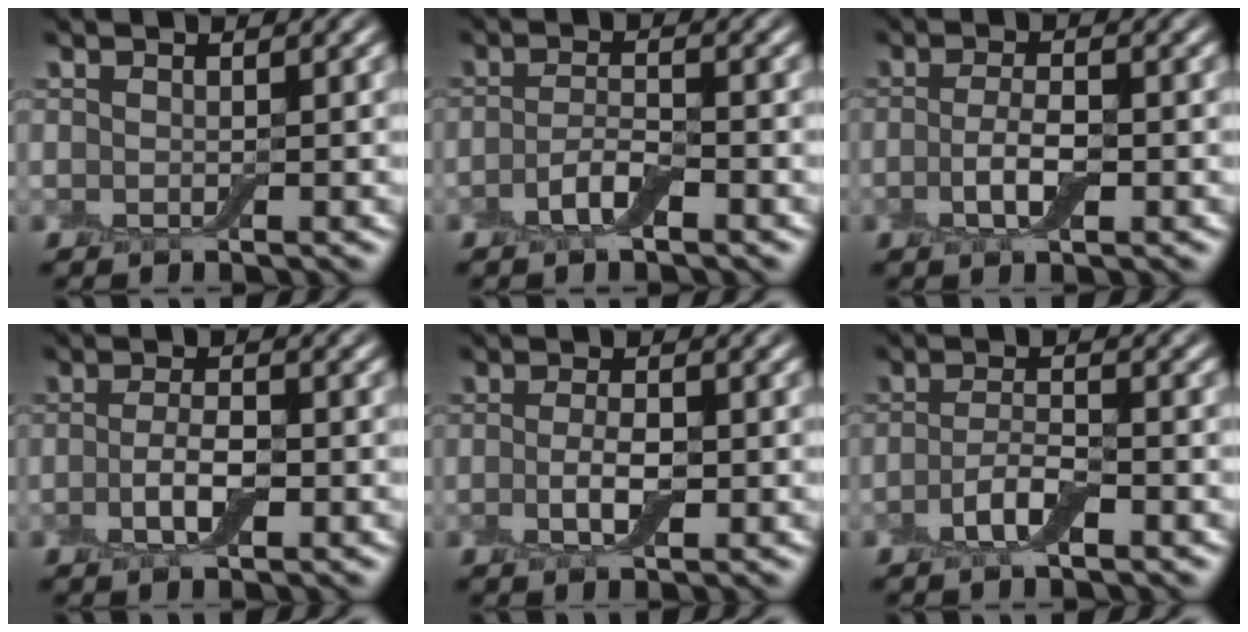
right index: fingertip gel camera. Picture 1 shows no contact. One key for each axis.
{"total": 2.5, "fx": -1.3, "fy": 0.8, "fz": 2.0, "tx": -0.044, "ty": 0.004, "tz": -0.031}
{"total": 2.9, "fx": -0.7, "fy": 1.0, "fz": 2.6, "tx": -0.056, "ty": -0.002, "tz": -0.015}
{"total": 2.8, "fx": -0.7, "fy": 1.1, "fz": 2.5, "tx": -0.052, "ty": -0.001, "tz": -0.017}
{"total": 2.6, "fx": -0.5, "fy": 1.1, "fz": 2.3, "tx": -0.050, "ty": -0.004, "tz": -0.012}
{"total": 2.8, "fx": -1.3, "fy": 1.0, "fz": 2.4, "tx": -0.050, "ty": 0.002, "tz": -0.031}